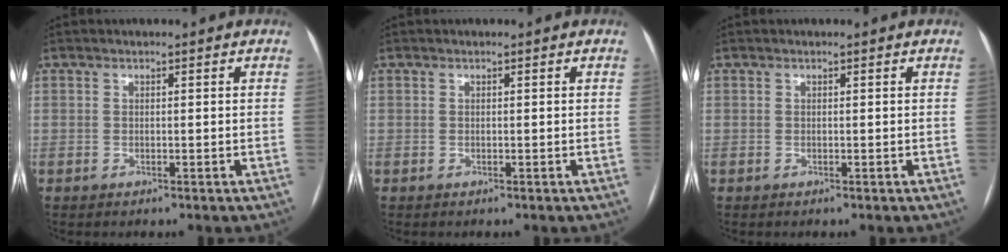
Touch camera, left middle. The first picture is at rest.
{"total": 0.0}
{"total": 0.0}